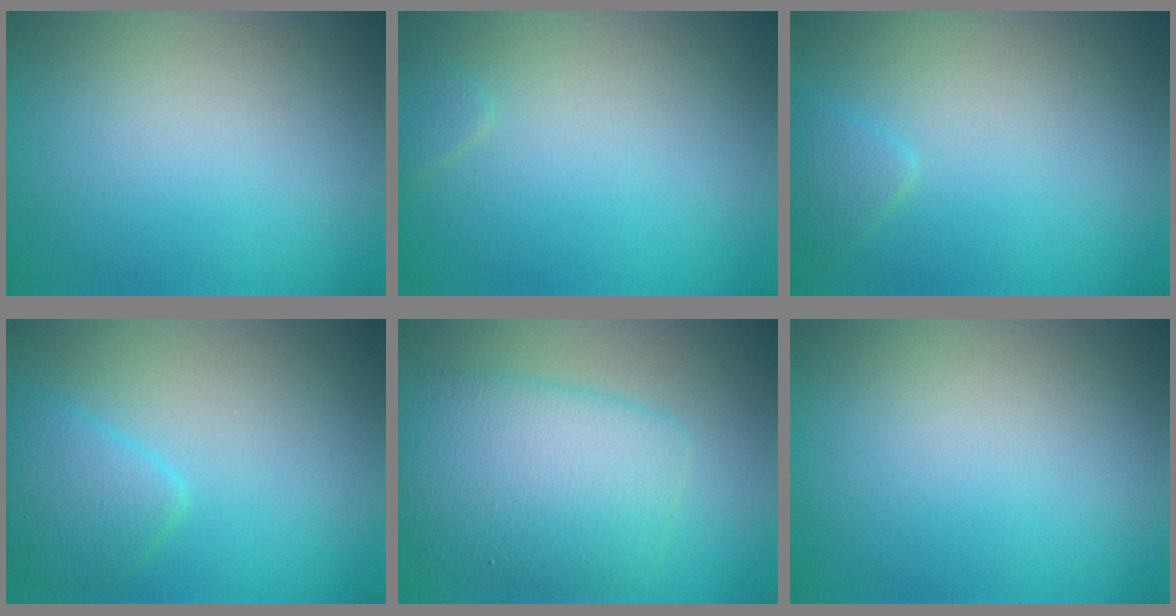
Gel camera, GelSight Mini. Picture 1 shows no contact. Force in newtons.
{"total": 0.7, "press": 0.7, "slide": 0.0}
{"total": 1.2, "press": 1.2, "slide": 0.1}
{"total": 2.8, "press": 2.8, "slide": 0.1}
{"total": 6.7, "press": 6.7, "slide": 0.1}
{"total": 0.0}